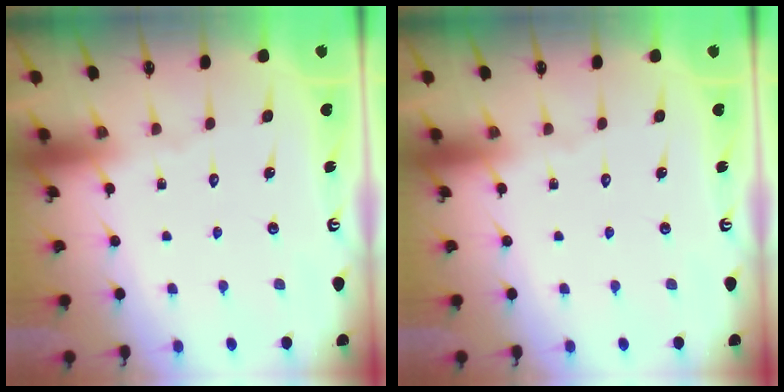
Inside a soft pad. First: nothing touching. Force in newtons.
{"total": 0.0}